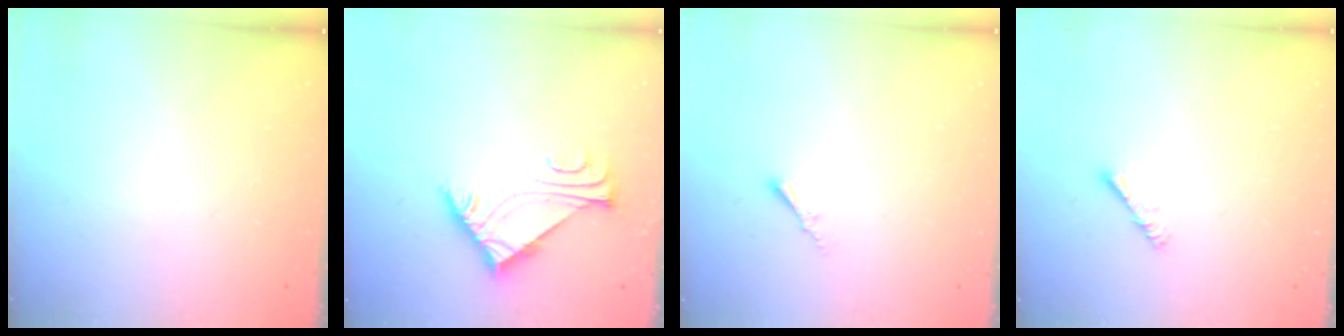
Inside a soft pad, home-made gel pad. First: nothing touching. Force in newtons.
{"total": 5.5, "press": 5.5, "slide": 0.9}
{"total": 1.8, "press": 1.7, "slide": 0.3}
{"total": 2.4, "press": 2.4, "slide": 0.3}